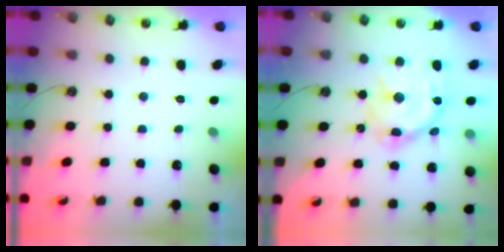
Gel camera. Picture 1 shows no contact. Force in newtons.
{"total": 17.3, "press": 17.3, "slide": 1.4}